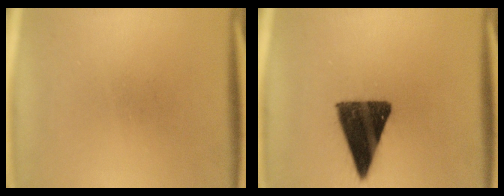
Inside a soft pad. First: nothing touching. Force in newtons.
{"total": 13.5}